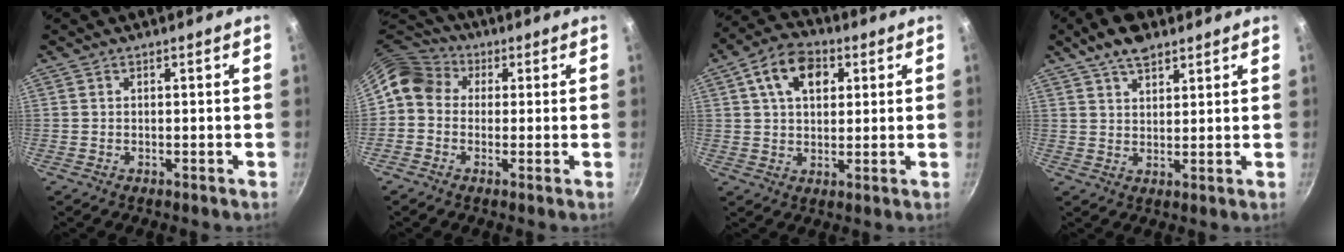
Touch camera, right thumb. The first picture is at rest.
{"total": 8.9, "force": [1.2, 7.6, 4.5], "torque": [-0.062, 0.025, -0.004]}
{"total": 10.7, "force": [3.6, 7.1, 7.1], "torque": [-0.099, 0.005, 0.050]}
{"total": 7.9, "force": [5.3, 3.9, 4.3], "torque": [-0.052, -0.011, 0.090]}